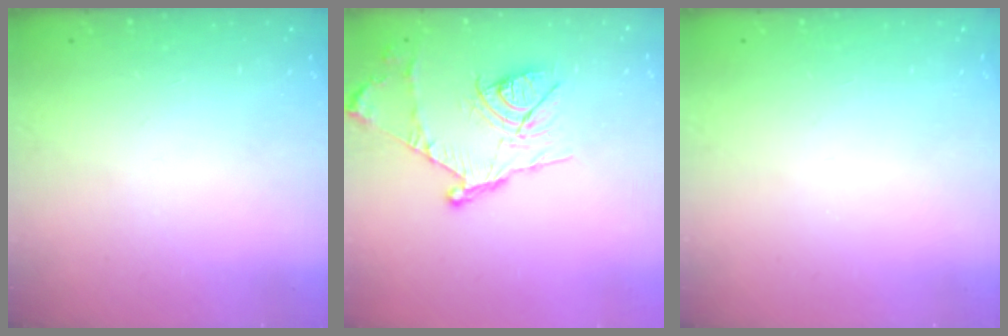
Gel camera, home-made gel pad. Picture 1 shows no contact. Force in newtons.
{"total": 15.1, "press": 15.0, "slide": 1.3}
{"total": 0.0}